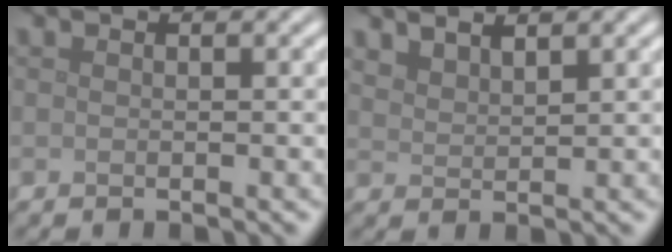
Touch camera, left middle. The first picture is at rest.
{"total": 1.7, "force": [1.5, 0.2, 0.6], "torque": [-0.013, 0.000, 0.030]}